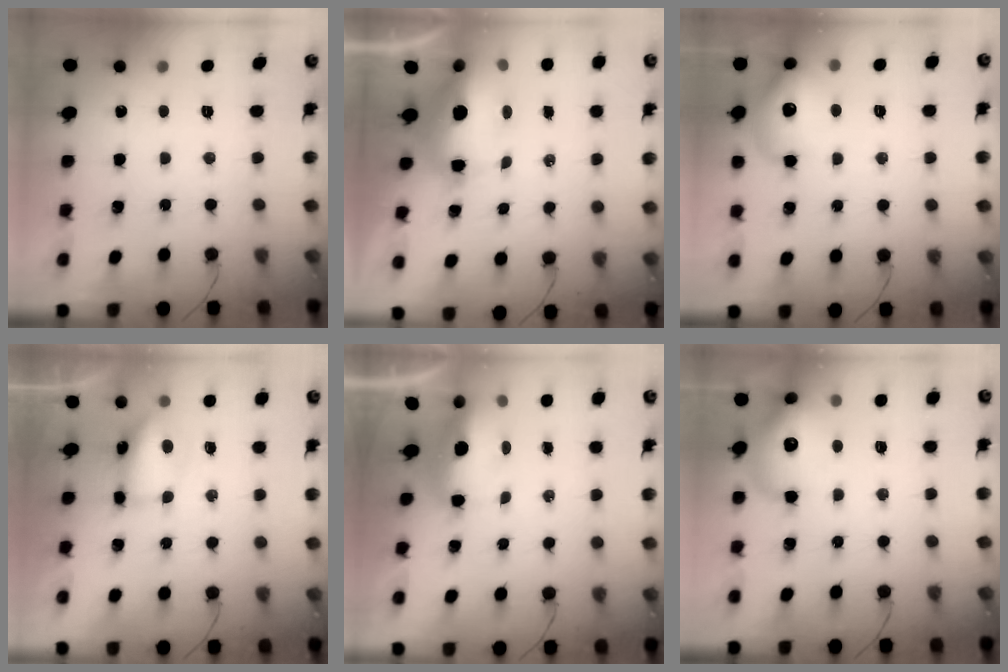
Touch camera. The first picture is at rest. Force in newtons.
{"total": 18.8, "press": 15.3, "slide": 10.8}
{"total": 18.2, "press": 15.1, "slide": 10.1}
{"total": 7.3, "press": 7.3, "slide": 0.6}
{"total": 6.4, "press": 6.4, "slide": 0.6}
{"total": 17.7, "press": 17.6, "slide": 2.0}